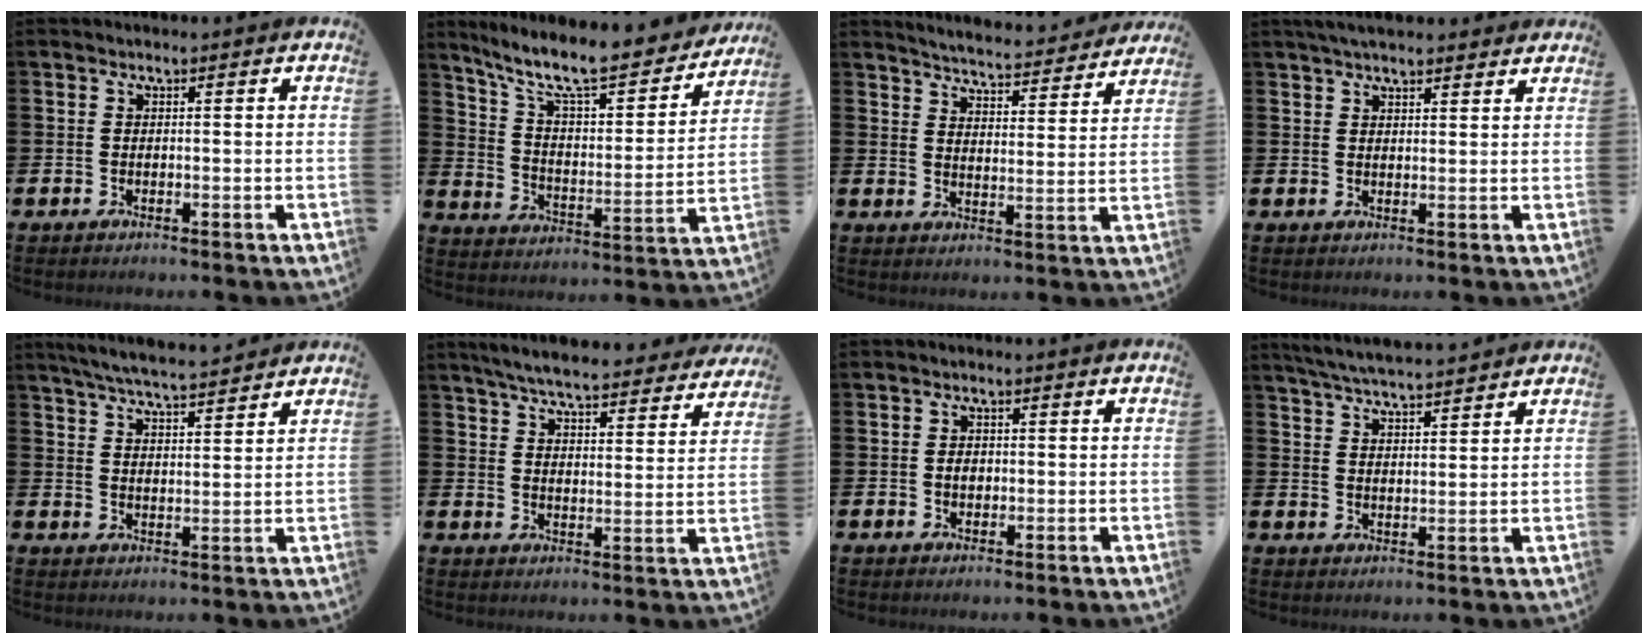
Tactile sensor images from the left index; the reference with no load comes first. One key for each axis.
{"total": 10.6, "fx": 9.2, "fy": 2.2, "fz": 4.9, "tx": -0.116, "ty": -0.065, "tz": 0.152}
{"total": 5.2, "fx": 5.2, "fy": 0.0, "fz": 0.5, "tx": -0.024, "ty": -0.045, "tz": 0.087}
{"total": 3.5, "fx": 3.2, "fy": 0.7, "fz": 1.2, "tx": -0.023, "ty": -0.006, "tz": 0.058}
{"total": 5.8, "fx": 5.7, "fy": 0.1, "fz": 1.4, "tx": -0.043, "ty": -0.028, "tz": 0.102}
{"total": 6.3, "fx": 6.0, "fy": 0.6, "fz": 1.9, "tx": -0.043, "ty": -0.043, "tz": 0.100}
{"total": 1.7, "fx": 0.0, "fy": 1.3, "fz": 1.2, "tx": -0.011, "ty": 0.003, "tz": -0.005}
{"total": 5.4, "fx": 5.3, "fy": 0.2, "fz": 1.1, "tx": -0.036, "ty": -0.025, "tz": 0.095}